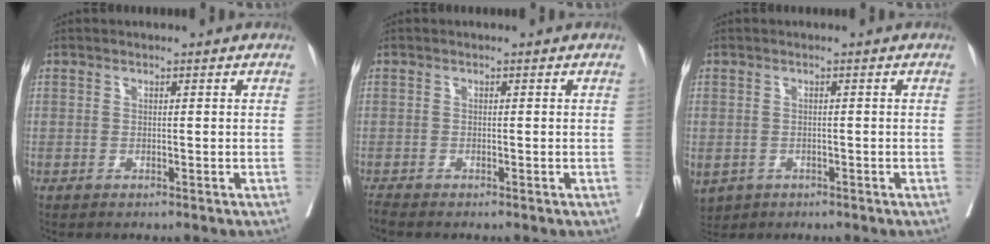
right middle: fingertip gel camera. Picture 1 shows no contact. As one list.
[{"total": 1.0, "force": [-0.9, -0.2, 0.1], "torque": [-0.009, -0.005, -0.019]}, {"total": 7.1, "force": [-3.3, 5.6, 2.9], "torque": [-0.083, -0.004, -0.042]}]